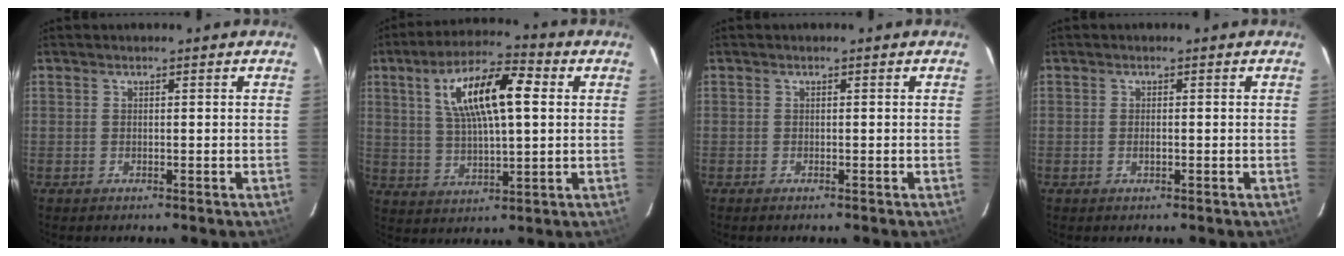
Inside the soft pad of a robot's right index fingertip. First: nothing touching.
{"total": 14.4, "force": [4.1, 4.7, 12.9], "torque": [-0.235, 0.021, 0.073]}
{"total": 0.5, "force": [-0.5, 0.1, 0.2], "torque": [-0.006, -0.001, -0.009]}
{"total": 1.0, "force": [-0.3, 0.4, 0.9], "torque": [-0.017, 0.000, -0.006]}